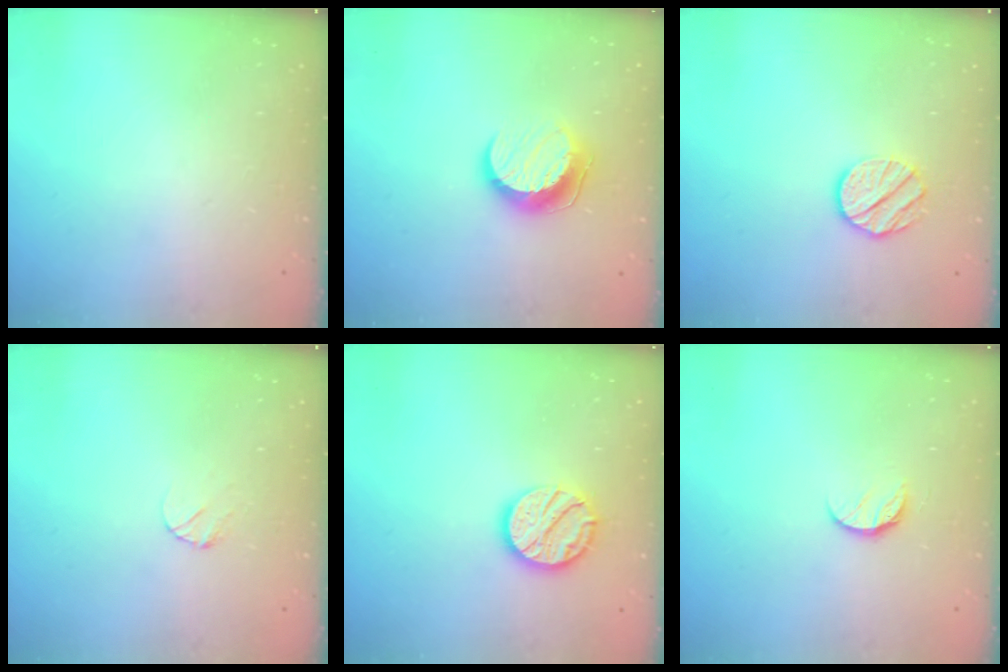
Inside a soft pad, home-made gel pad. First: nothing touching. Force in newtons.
{"total": 10.1, "press": 10.1, "slide": 0.9}
{"total": 9.6, "press": 9.6, "slide": 0.7}
{"total": 3.0, "press": 3.0, "slide": 0.4}
{"total": 12.6, "press": 12.6, "slide": 0.7}
{"total": 6.4, "press": 6.4, "slide": 0.6}